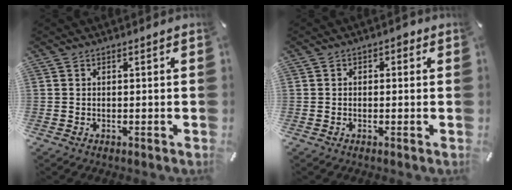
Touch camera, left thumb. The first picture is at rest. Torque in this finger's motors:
{"motor_torque": [-0.12, -0.24, 0.07, 0.10, 0.01]}